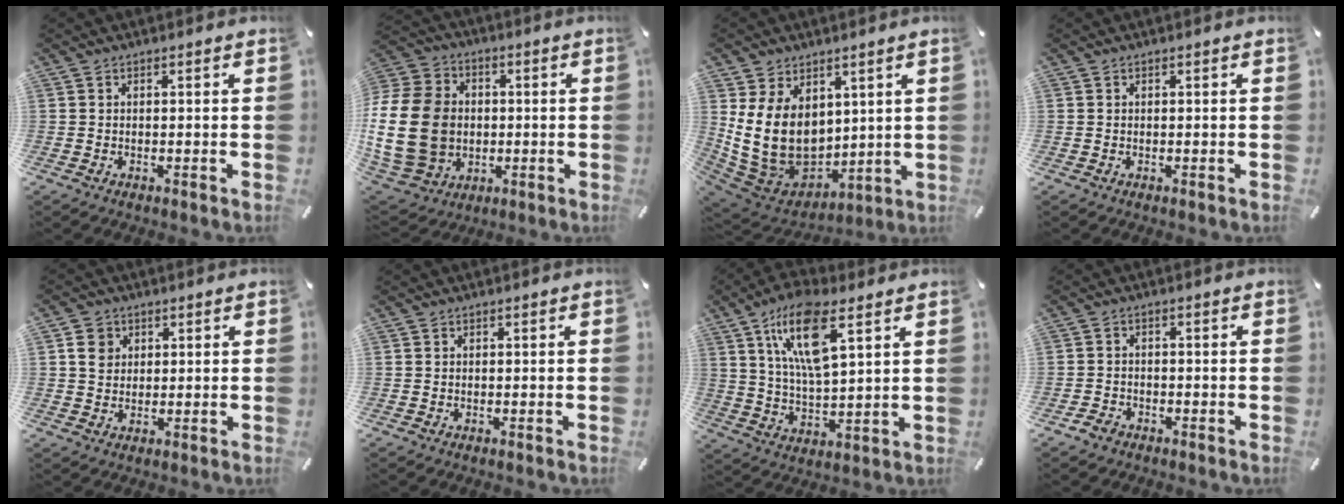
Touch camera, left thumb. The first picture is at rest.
{"total": 22.2, "force": [-1.5, 17.9, 13.0], "torque": [-0.267, 0.011, -0.017]}
{"total": 16.5, "force": [3.0, 13.0, 9.7], "torque": [-0.211, -0.043, 0.064]}
{"total": 0.0}
{"total": 4.2, "force": [1.3, 3.9, 1.2], "torque": [-0.011, 0.000, 0.021]}
{"total": 0.0}
{"total": 14.9, "force": [8.3, 5.0, 11.3], "torque": [-0.230, -0.021, 0.141]}
{"total": 2.3, "force": [-1.8, 1.2, 0.5], "torque": [-0.016, 0.007, -0.039]}